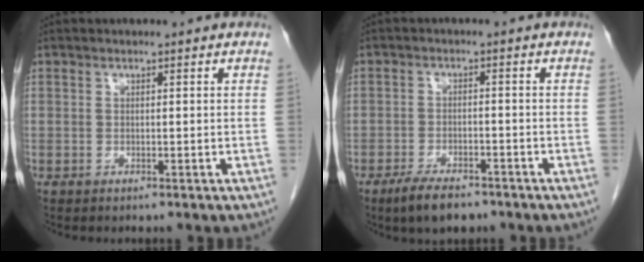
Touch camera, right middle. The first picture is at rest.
{"total": 5.7, "force": [-4.2, 2.1, 3.2], "torque": [-0.061, -0.004, -0.069]}